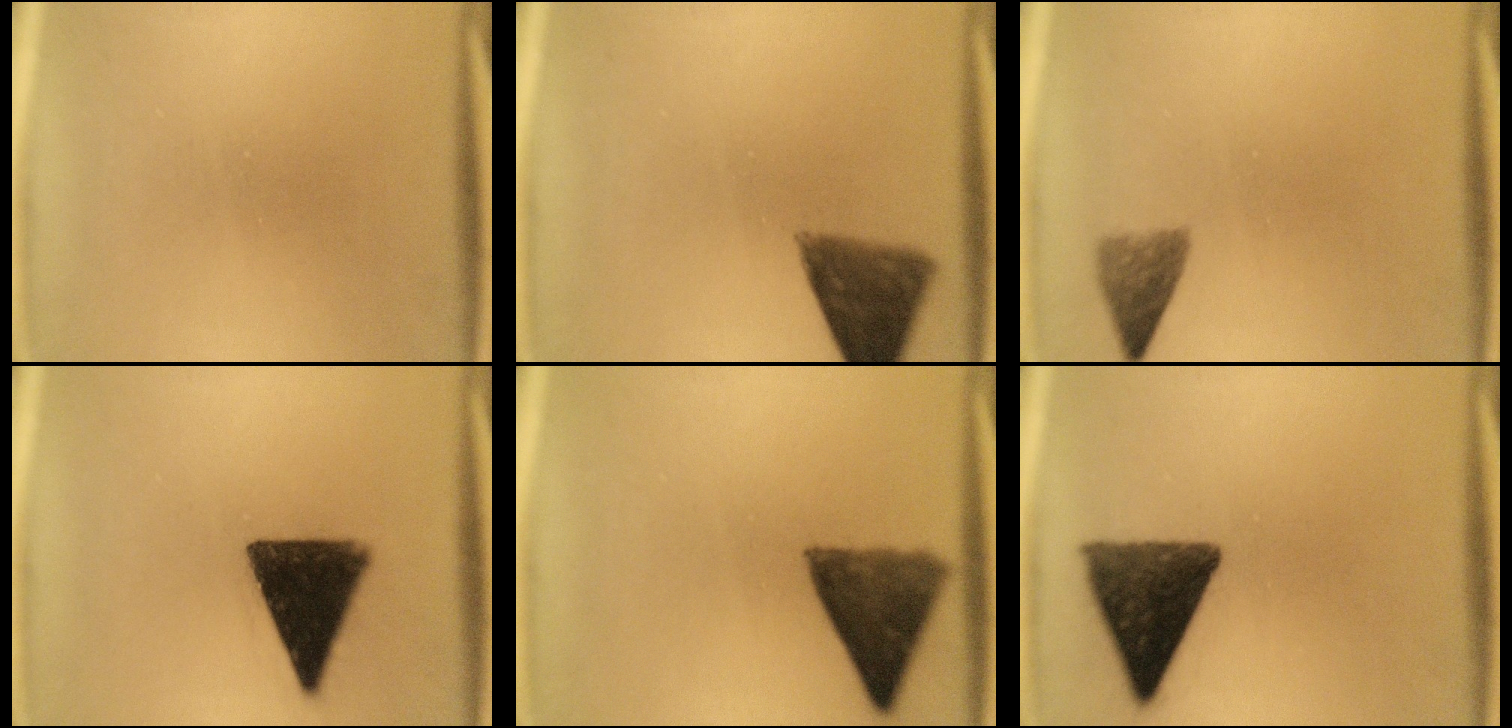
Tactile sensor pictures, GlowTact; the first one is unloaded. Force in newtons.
{"total": 8.2}
{"total": 3.1}
{"total": 13.0}
{"total": 9.6}
{"total": 12.6}